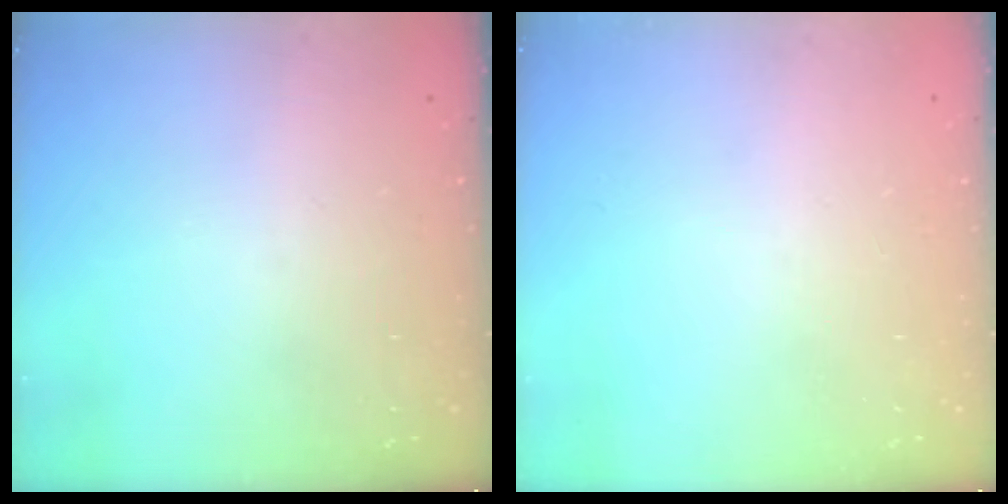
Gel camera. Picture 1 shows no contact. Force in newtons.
{"total": 0.0}